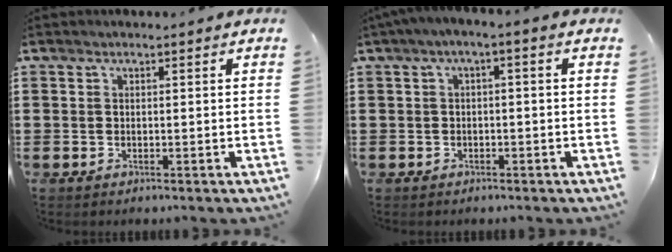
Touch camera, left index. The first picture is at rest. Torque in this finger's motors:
{"motor_torque": [2.14, 0.00, 0.62, 0.20]}